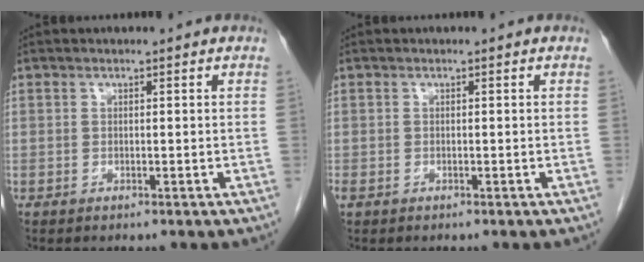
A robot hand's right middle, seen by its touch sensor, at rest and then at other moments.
{"total": 0.6, "force": [-0.3, 0.4, 0.3], "torque": [-0.013, -0.001, -0.003]}